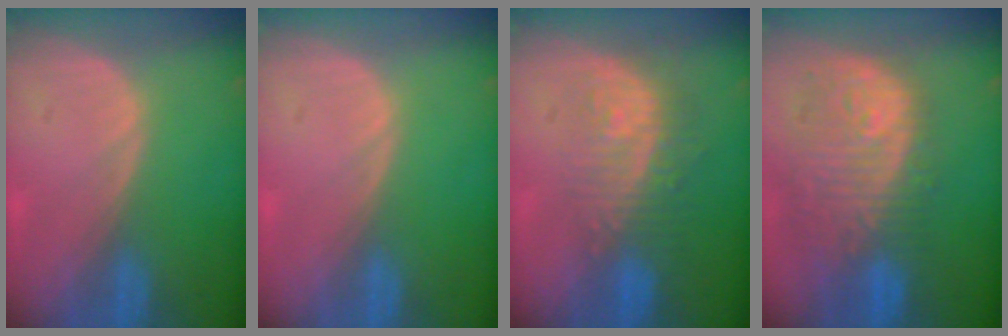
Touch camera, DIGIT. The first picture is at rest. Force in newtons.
{"total": 0.0}
{"total": 9.3, "press": 8.1, "slide": 4.5}
{"total": 11.9, "press": 10.7, "slide": 5.4}